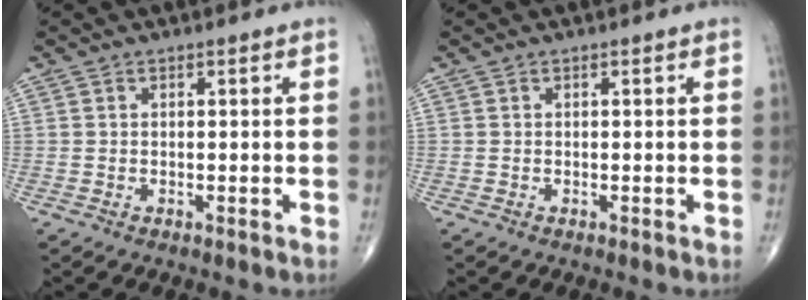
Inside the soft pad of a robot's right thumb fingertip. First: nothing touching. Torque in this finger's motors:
{"motor_torque": [0.01, -0.18, 0.12, 0.06, 0.00]}